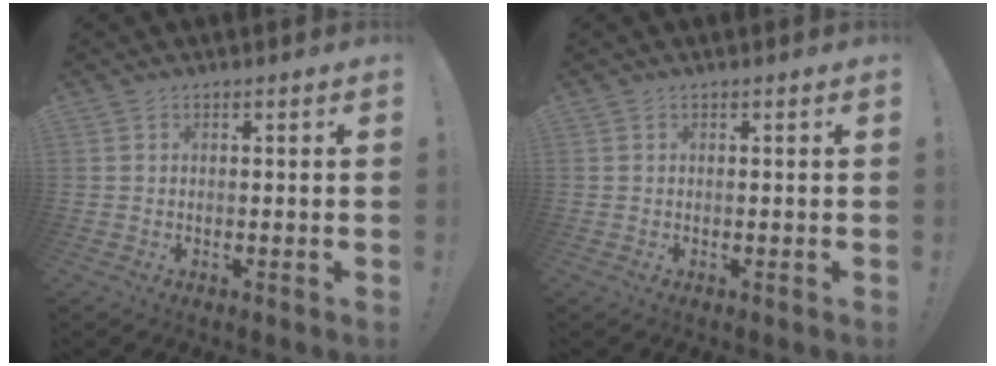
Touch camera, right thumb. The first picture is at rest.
{"total": 0.0}